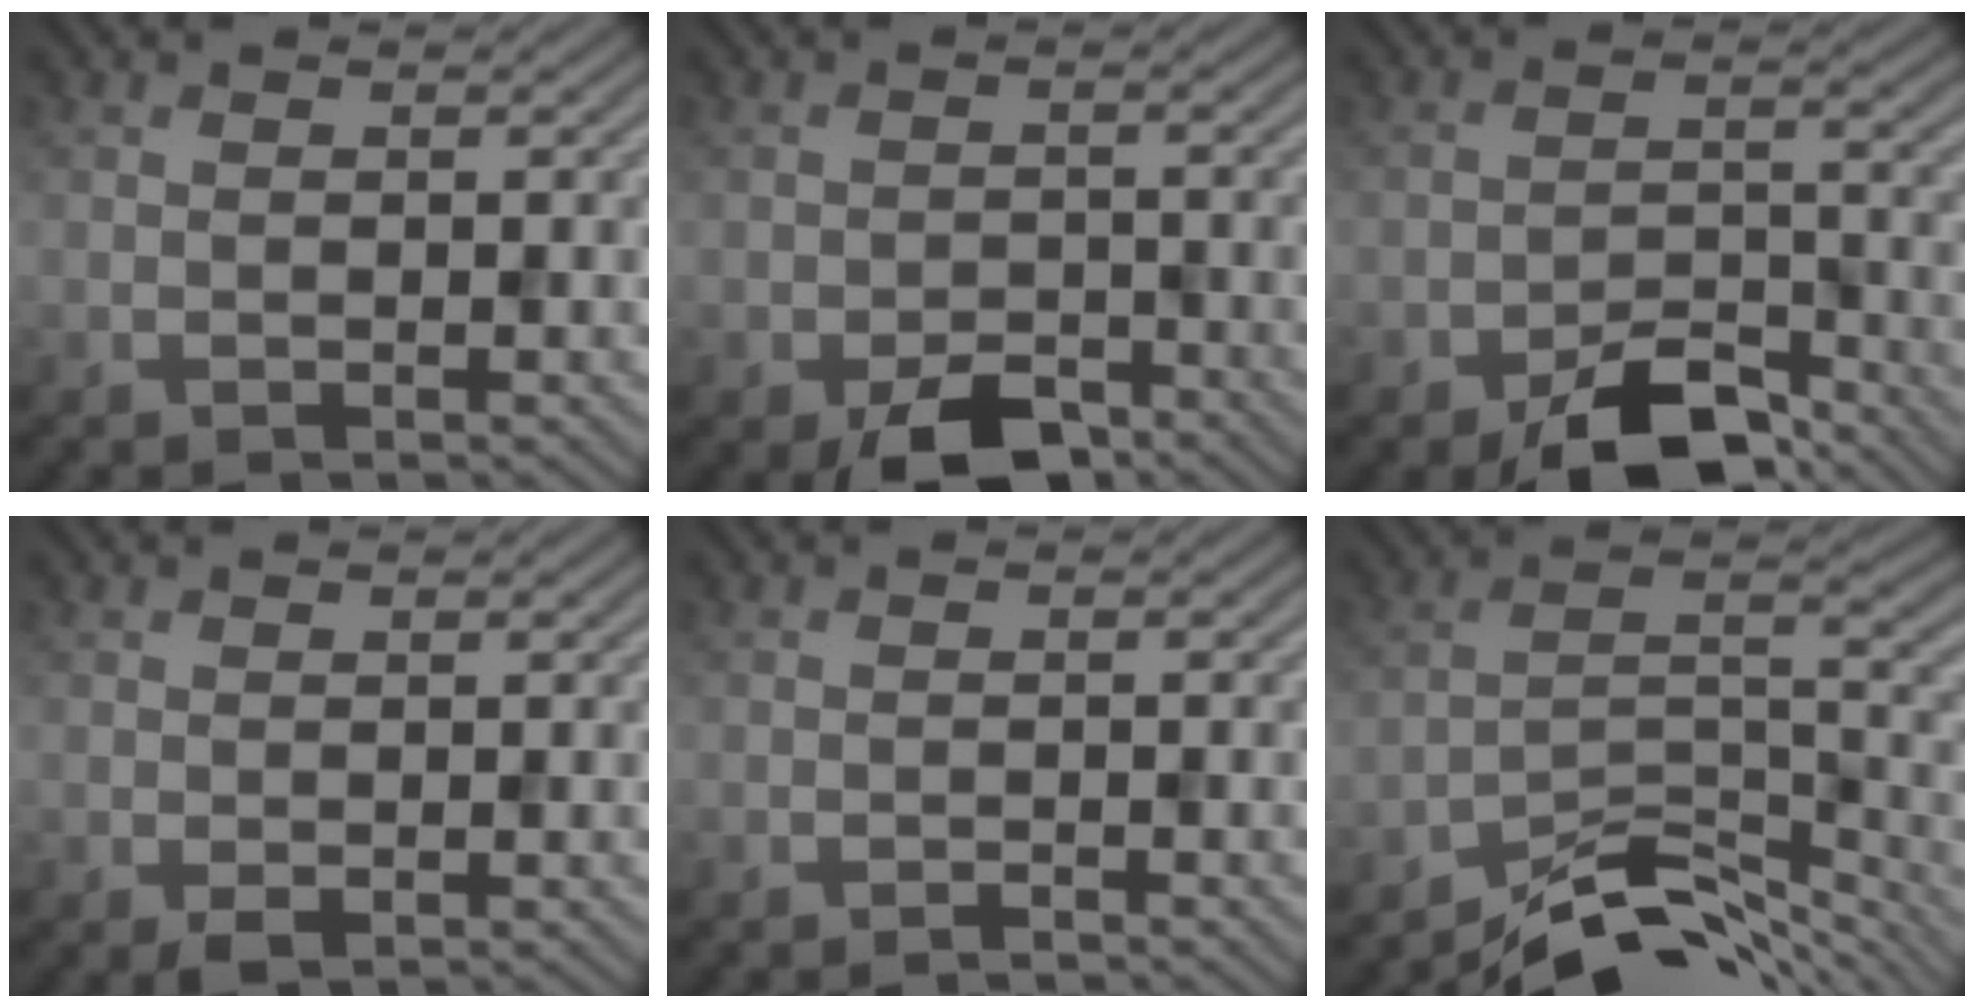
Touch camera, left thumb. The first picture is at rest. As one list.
[{"total": 4.5, "force": [-3.3, 2.2, 2.2], "torque": [-0.030, -0.003, -0.058]}, {"total": 6.9, "force": [-5.4, 2.6, 3.4], "torque": [-0.051, 0.003, -0.097]}, {"total": 0.8, "force": [-0.3, 0.5, 0.6], "torque": [-0.010, -0.004, -0.004]}, {"total": 0.7, "force": [-0.7, 0.0, 0.1], "torque": [0.001, 0.004, -0.015]}, {"total": 10.1, "force": [-8.7, 2.6, 4.4], "torque": [-0.068, 0.001, -0.158]}]